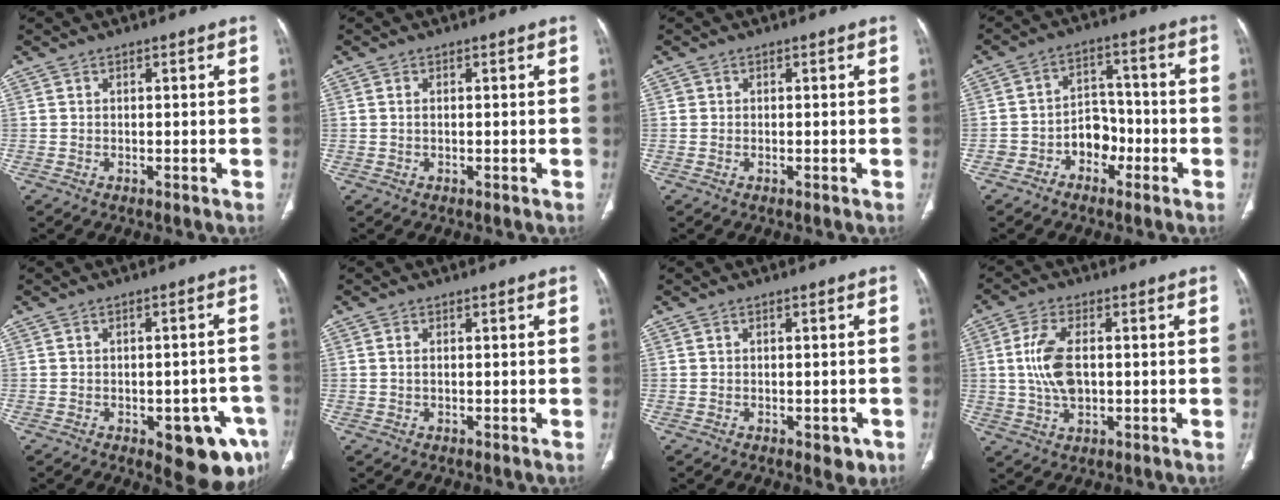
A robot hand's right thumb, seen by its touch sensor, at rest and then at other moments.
{"total": 0.6, "force": [0.1, 0.3, 0.5], "torque": [-0.015, 0.004, 0.004]}
{"total": 0.6, "force": [0.1, 0.6, 0.0], "torque": [0.003, 0.004, 0.002]}
{"total": 6.9, "force": [-3.0, 5.4, 3.1], "torque": [-0.013, 0.045, -0.052]}
{"total": 11.3, "force": [-5.1, 4.9, 8.8], "torque": [-0.073, 0.020, -0.057]}
{"total": 0.9, "force": [0.2, 0.5, 0.7], "torque": [-0.019, 0.003, 0.005]}
{"total": 2.8, "force": [-1.0, 1.7, 2.1], "torque": [-0.008, 0.002, -0.008]}
{"total": 8.8, "force": [0.6, 4.8, 7.3], "torque": [-0.153, 0.002, 0.016]}